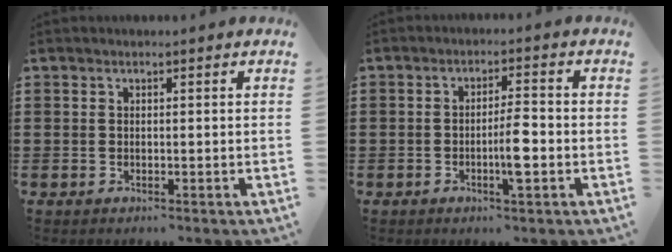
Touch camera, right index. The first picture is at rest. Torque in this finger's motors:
{"motor_torque": [0.64, 0.57, 0.07, 0.04]}